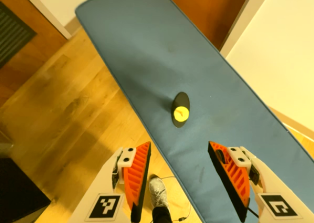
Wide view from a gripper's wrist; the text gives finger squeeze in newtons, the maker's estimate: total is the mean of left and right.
{"total": 0.0}